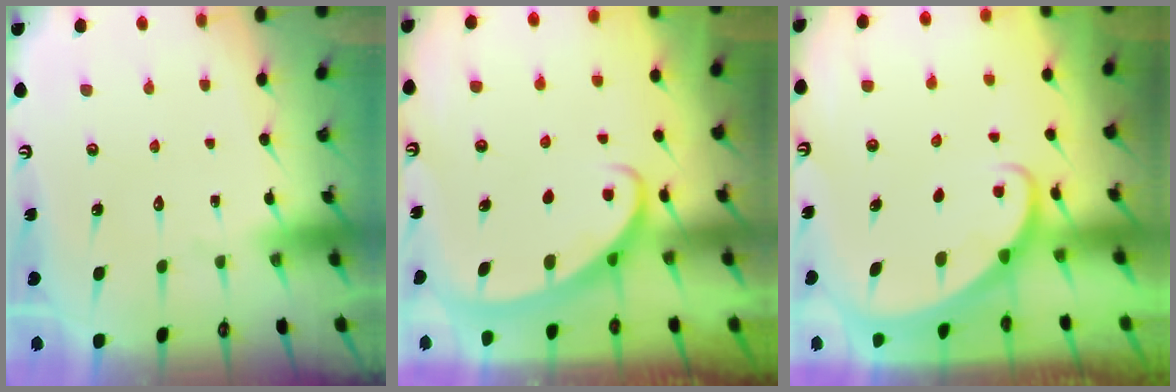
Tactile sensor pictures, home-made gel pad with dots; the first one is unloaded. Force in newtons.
{"total": 2.6, "press": 2.6, "slide": 0.4}
{"total": 1.7, "press": 1.7, "slide": 0.0}